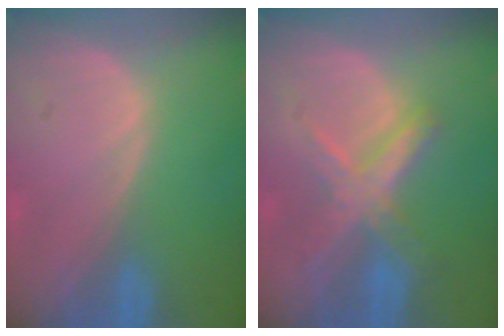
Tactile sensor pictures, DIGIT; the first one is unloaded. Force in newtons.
{"total": 7.3, "press": 6.2, "slide": 3.8}